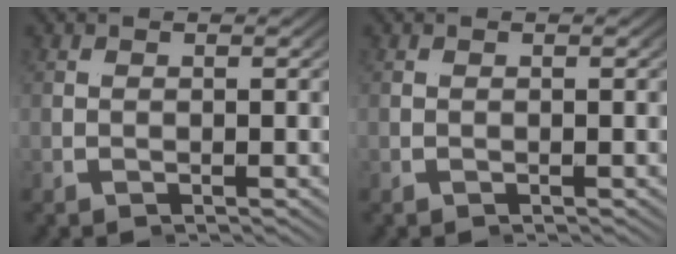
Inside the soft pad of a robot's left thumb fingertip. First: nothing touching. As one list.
[{"total": 0.0}]